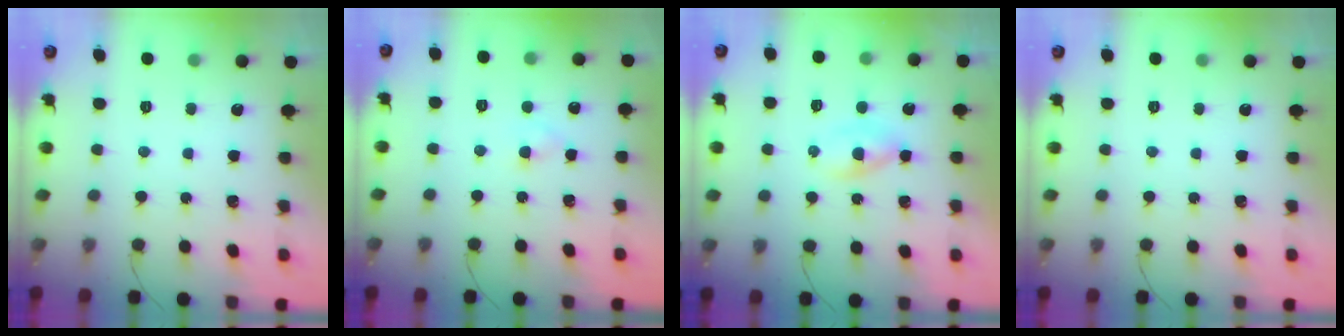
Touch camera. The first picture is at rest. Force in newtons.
{"total": 2.1, "press": 1.8, "slide": 1.1}
{"total": 2.1, "press": 1.7, "slide": 1.2}
{"total": 0.0}